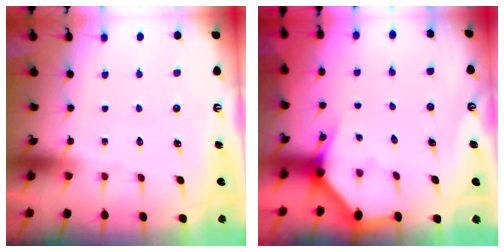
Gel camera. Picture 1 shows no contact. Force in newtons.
{"total": 3.1, "press": 3.1, "slide": 0.1}